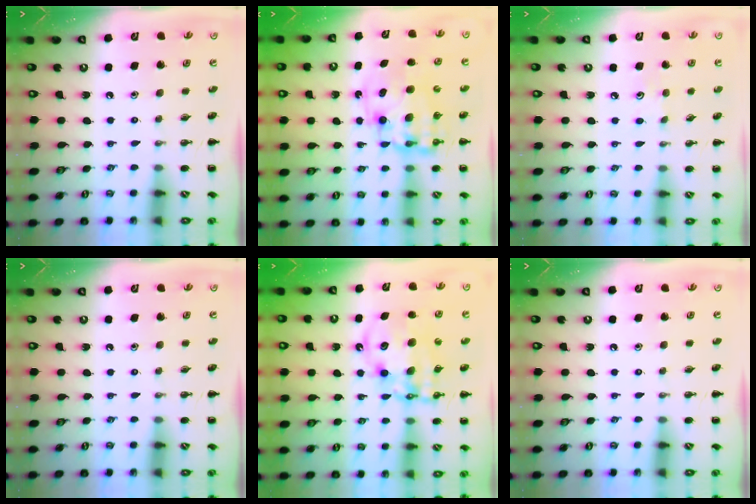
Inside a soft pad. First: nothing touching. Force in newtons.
{"total": 11.0, "press": 10.7, "slide": 2.5}
{"total": 5.6, "press": 5.4, "slide": 1.6}
{"total": 0.0}
{"total": 12.5, "press": 12.0, "slide": 3.5}
{"total": 0.0}